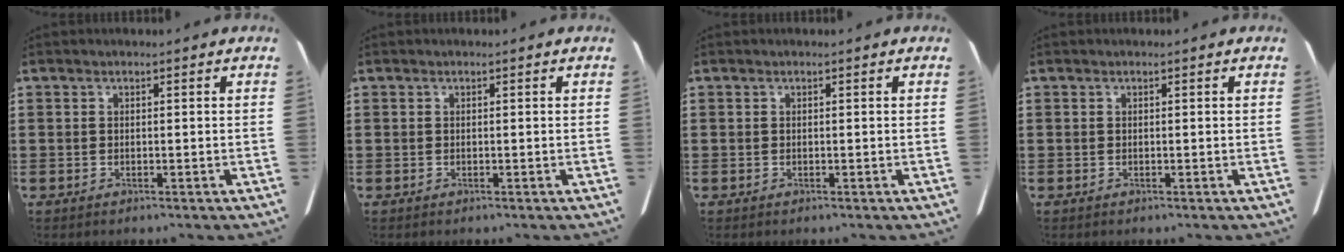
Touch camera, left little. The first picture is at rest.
{"total": 0.0}
{"total": 0.0}
{"total": 0.0}